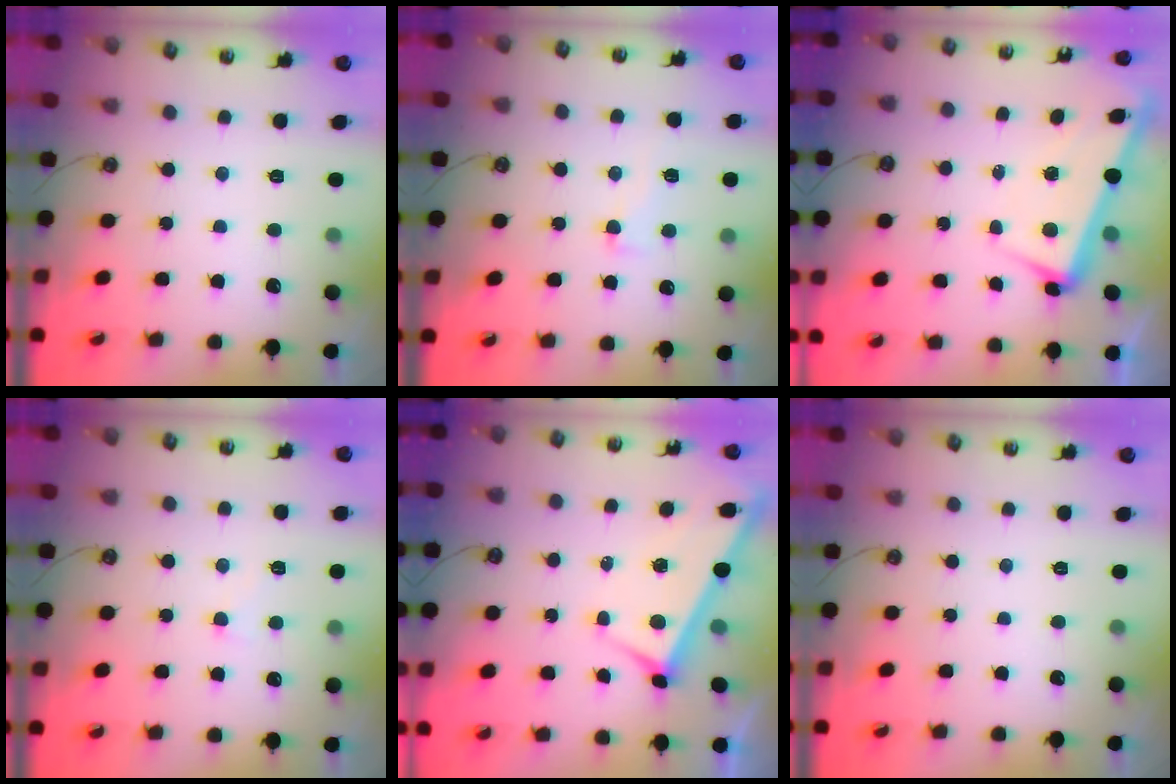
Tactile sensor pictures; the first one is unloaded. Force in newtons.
{"total": 1.3, "press": 0.3, "slide": 1.3}
{"total": 3.1, "press": 3.0, "slide": 0.9}
{"total": 1.0, "press": 0.8, "slide": 0.6}
{"total": 3.7, "press": 3.7, "slide": 0.5}
{"total": 0.0}